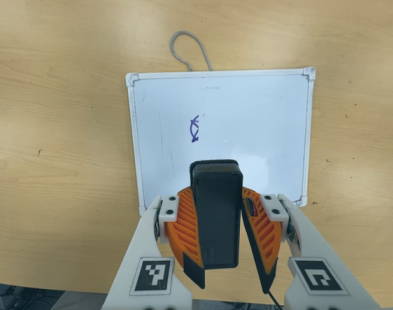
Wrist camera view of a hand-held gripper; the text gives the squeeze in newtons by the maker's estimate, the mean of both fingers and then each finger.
{"total": 9.5, "left": 9.4, "right": 9.6}